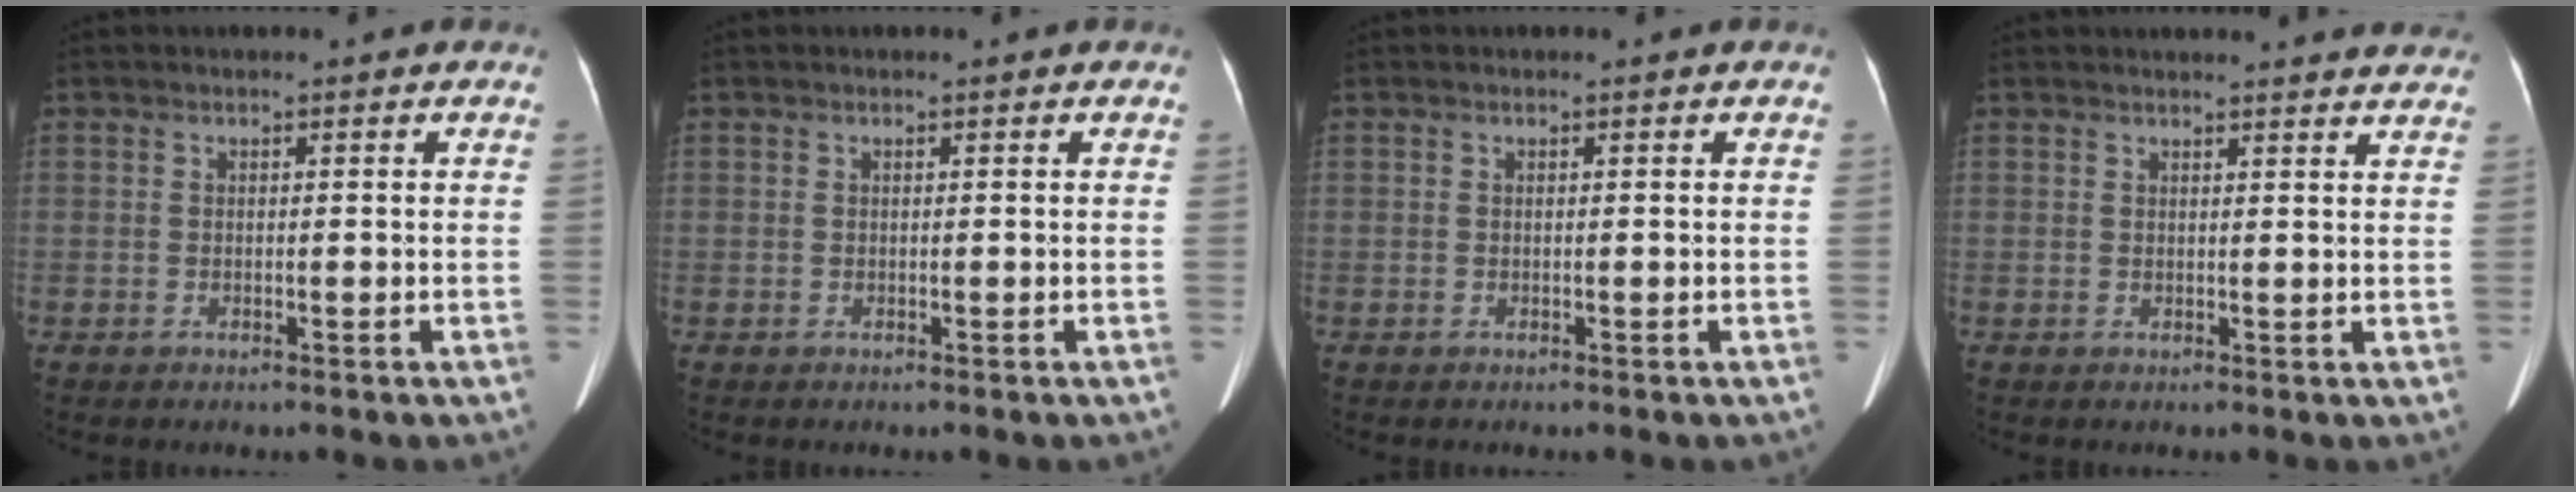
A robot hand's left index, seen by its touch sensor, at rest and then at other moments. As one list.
[{"total": 0.0}, {"total": 0.0}, {"total": 12.9, "force": [12.4, 1.6, 3.3], "torque": [-0.024, 0.003, 0.129]}]